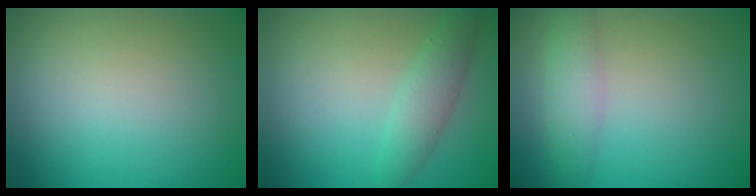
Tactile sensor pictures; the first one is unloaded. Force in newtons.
{"total": 2.6, "press": 2.6, "slide": 0.1}
{"total": 2.8, "press": 2.8, "slide": 0.1}